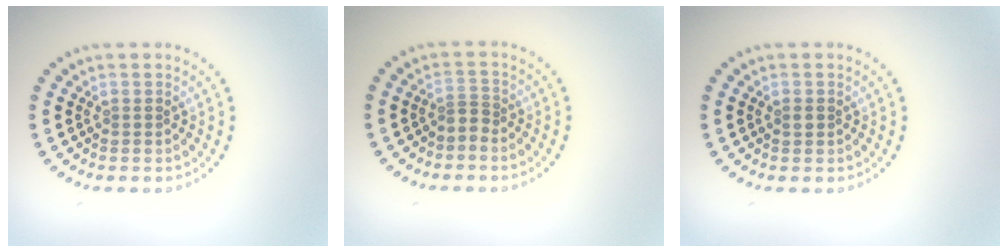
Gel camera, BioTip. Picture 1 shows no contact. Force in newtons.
{"total": 1.2, "press": 0.8, "slide": 0.9}
{"total": 0.9, "press": 0.9, "slide": 0.1}